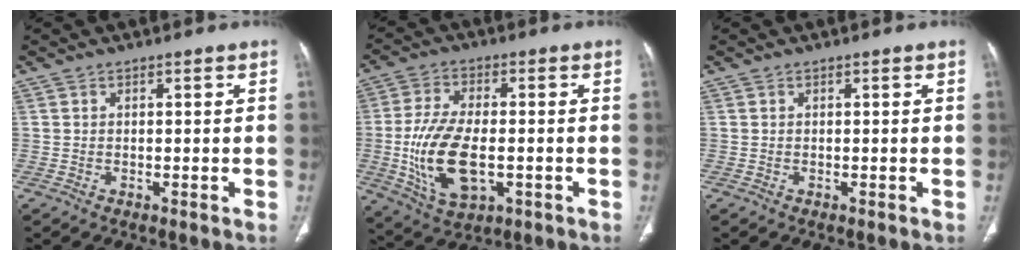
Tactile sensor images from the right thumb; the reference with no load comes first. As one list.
[{"total": 14.7, "force": [-2.5, 7.6, 12.4], "torque": [-0.243, -0.001, -0.034]}, {"total": 0.0}]